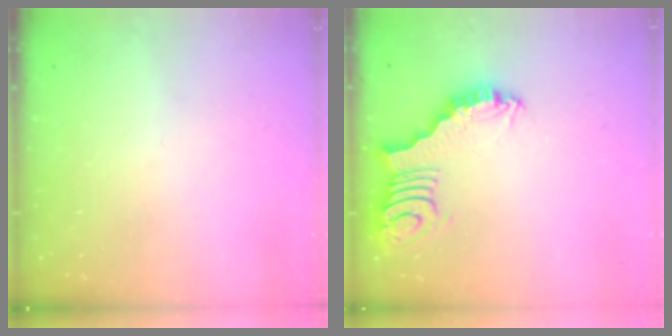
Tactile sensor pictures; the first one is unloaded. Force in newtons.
{"total": 3.0, "press": 3.0, "slide": 0.5}